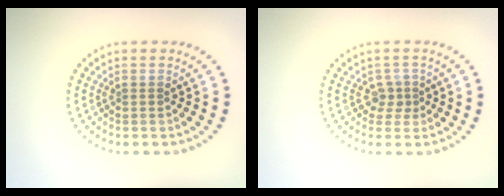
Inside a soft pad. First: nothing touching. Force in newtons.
{"total": 1.5, "press": 1.1, "slide": 1.0}